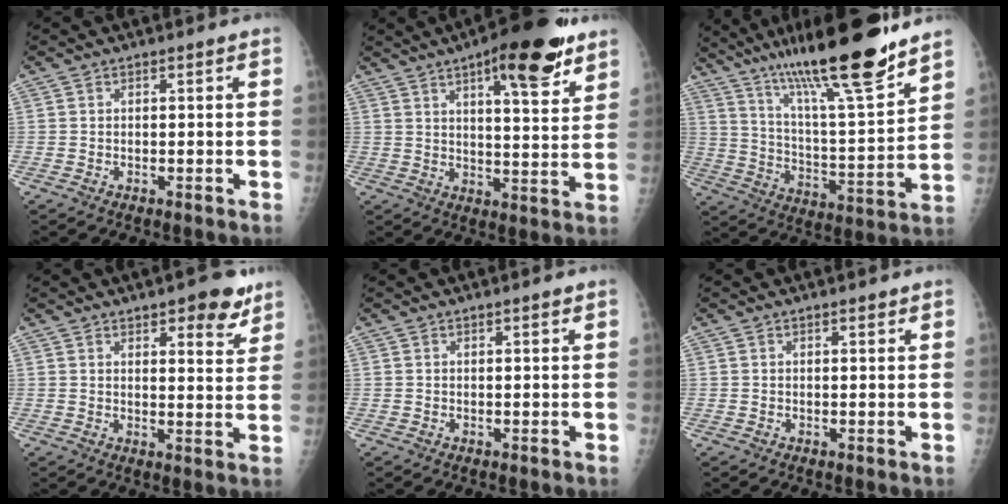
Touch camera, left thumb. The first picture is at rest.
{"total": 15.9, "force": [9.4, 4.4, 12.1], "torque": [-0.147, -0.042, 0.134]}
{"total": 22.6, "force": [16.7, 2.7, 15.0], "torque": [-0.228, -0.074, 0.284]}
{"total": 8.1, "force": [5.3, 2.9, 5.4], "torque": [-0.047, -0.029, 0.068]}
{"total": 0.8, "force": [0.6, 0.1, 0.6], "torque": [-0.007, -0.002, 0.010]}
{"total": 1.0, "force": [0.8, 0.3, 0.6], "torque": [-0.009, -0.004, 0.012]}